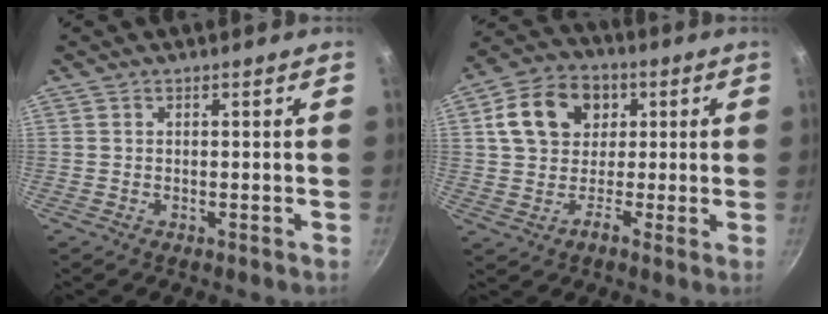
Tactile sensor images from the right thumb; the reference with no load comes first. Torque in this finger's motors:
{"motor_torque": [-1.10, 1.43, 0.35, -0.31, 0.08]}